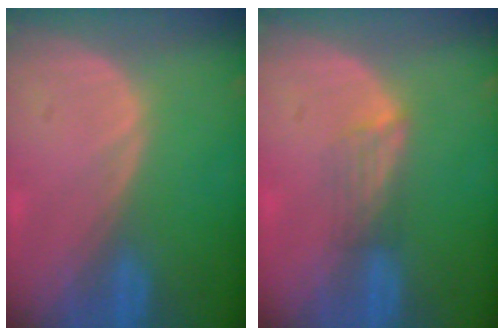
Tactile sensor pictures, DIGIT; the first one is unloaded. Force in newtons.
{"total": 2.8, "press": 2.5, "slide": 1.4}